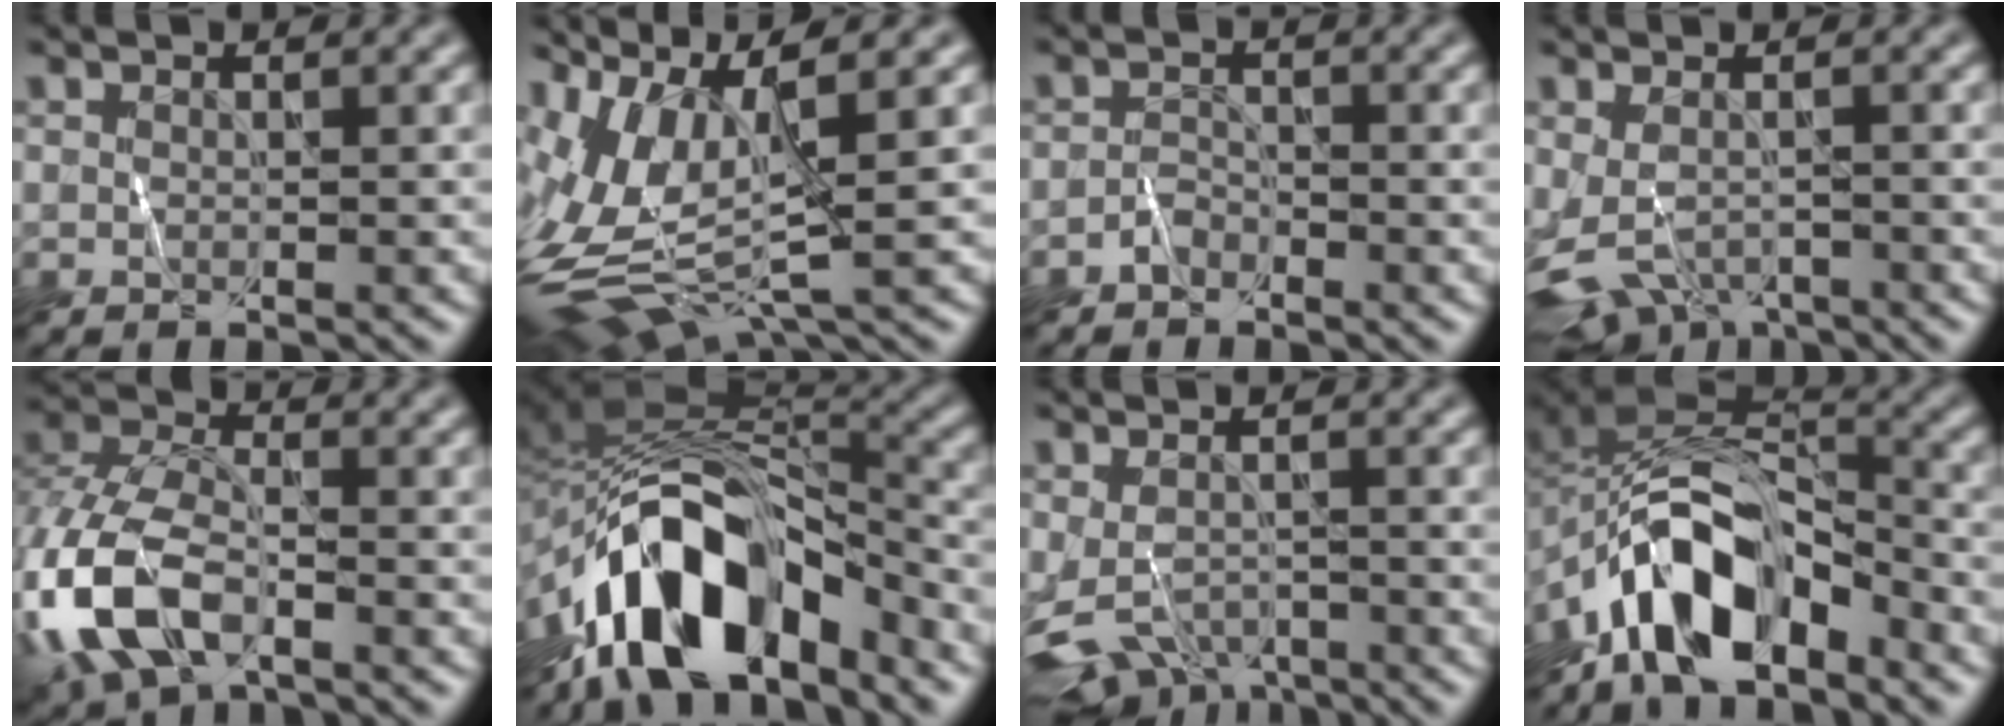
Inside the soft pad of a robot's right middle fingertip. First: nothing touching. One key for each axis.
{"total": 9.4, "fx": 0.8, "fy": 3.8, "fz": 8.5, "tx": -0.192, "ty": -0.011, "tz": 0.026}
{"total": 1.1, "fx": -0.9, "fy": 0.6, "fz": 0.3, "tx": -0.005, "ty": 0.009, "tz": -0.021}
{"total": 3.6, "fx": -2.4, "fy": 1.9, "fz": 2.0, "tx": -0.042, "ty": -0.029, "tz": -0.037}
{"total": 9.9, "fx": -3.7, "fy": 5.6, "fz": 7.2, "tx": -0.180, "ty": -0.004, "tz": -0.085}
{"total": 11.9, "fx": -6.6, "fy": 5.8, "fz": 8.1, "tx": -0.132, "ty": 0.008, "tz": -0.119}
{"total": 4.7, "fx": -2.8, "fy": 2.6, "fz": 2.7, "tx": -0.051, "ty": -0.026, "tz": -0.047}
{"total": 10.1, "fx": -5.2, "fy": 4.8, "fz": 7.3, "tx": -0.122, "ty": 0.016, "tz": -0.101}